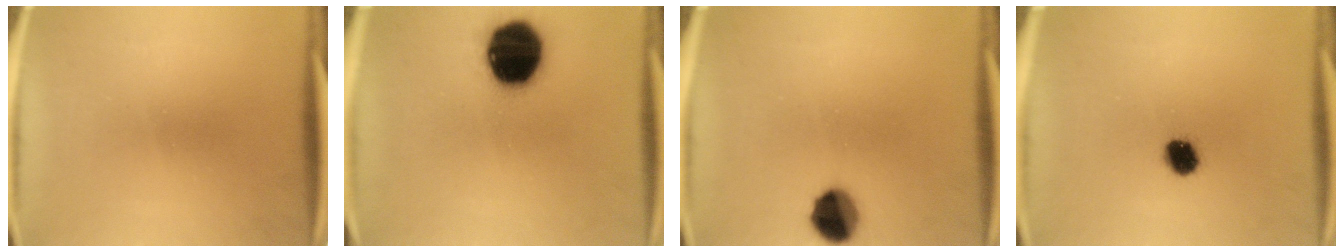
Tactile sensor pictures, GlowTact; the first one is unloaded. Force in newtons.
{"total": 20.0}
{"total": 8.4}
{"total": 5.5}